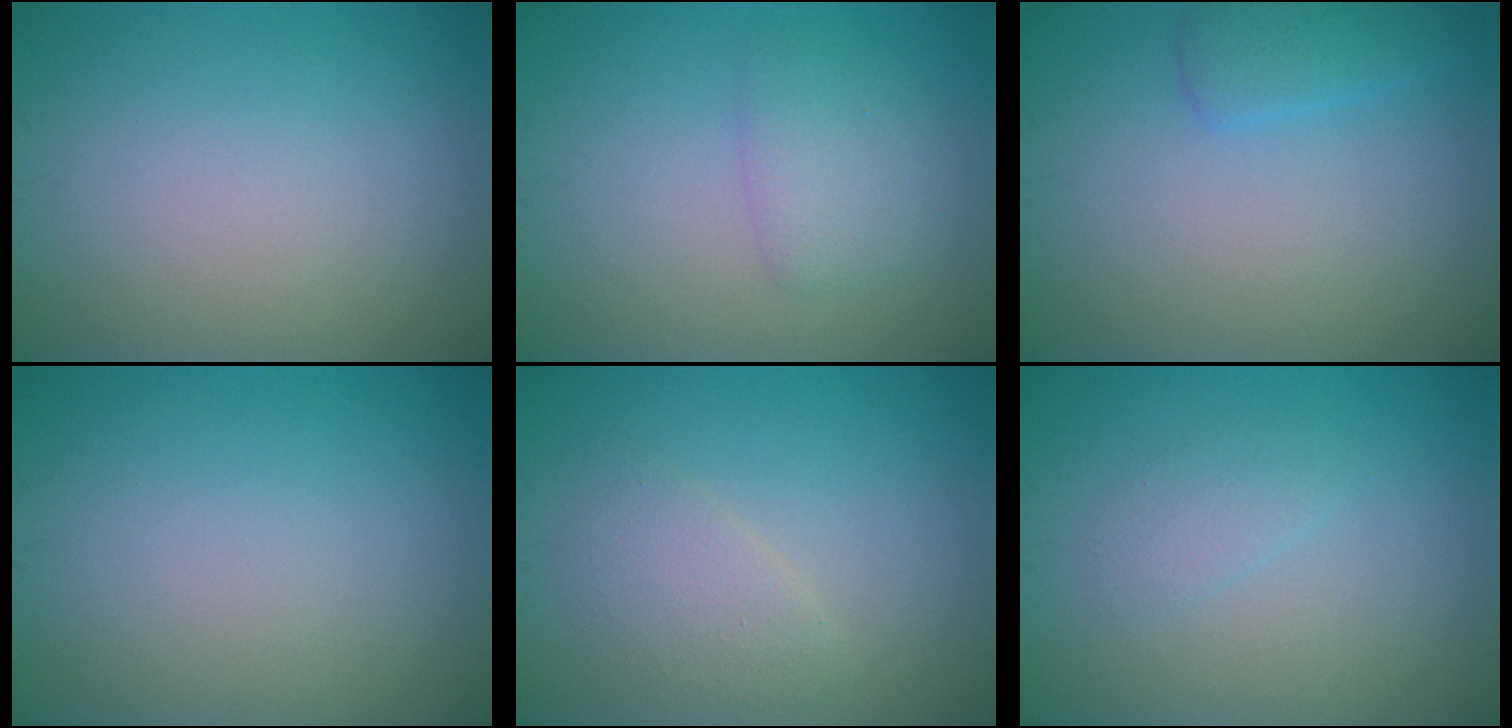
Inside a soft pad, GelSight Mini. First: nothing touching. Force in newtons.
{"total": 2.3, "press": 2.3, "slide": 0.1}
{"total": 2.0, "press": 1.9, "slide": 0.2}
{"total": 0.0}
{"total": 2.4, "press": 2.3, "slide": 0.2}
{"total": 1.3, "press": 1.3, "slide": 0.2}